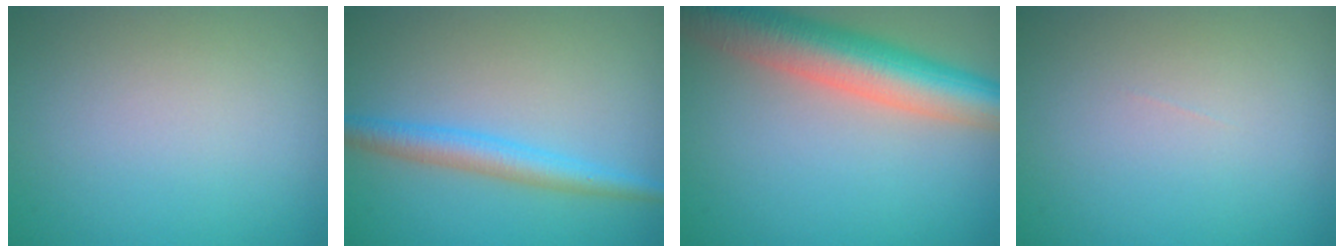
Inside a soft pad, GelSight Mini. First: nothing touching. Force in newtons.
{"total": 3.2, "press": 3.2, "slide": 0.2}
{"total": 9.0, "press": 9.0, "slide": 0.5}
{"total": 0.0}